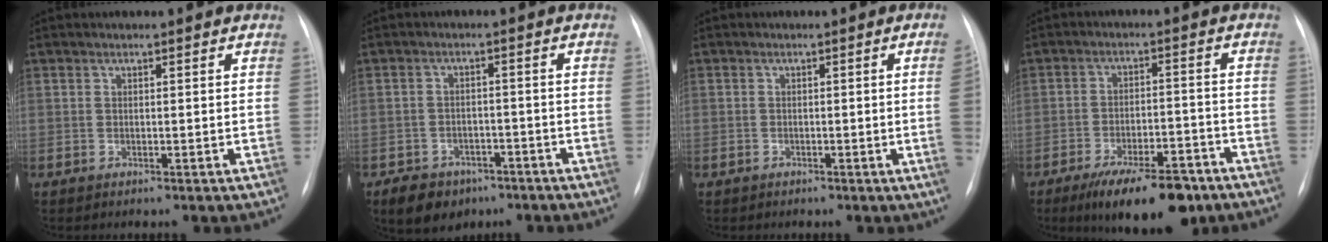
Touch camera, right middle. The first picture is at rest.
{"total": 6.7, "force": [-4.4, 4.6, 2.1], "torque": [-0.038, 0.005, -0.062]}
{"total": 2.6, "force": [-0.5, -0.6, 2.5], "torque": [-0.034, 0.002, -0.006]}
{"total": 13.2, "force": [-9.4, 4.5, 8.1], "torque": [-0.115, 0.004, -0.146]}